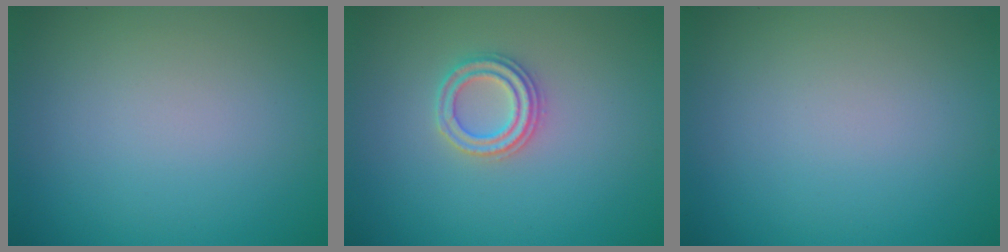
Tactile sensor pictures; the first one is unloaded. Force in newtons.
{"total": 2.3, "press": 2.3, "slide": 0.2}
{"total": 0.0}